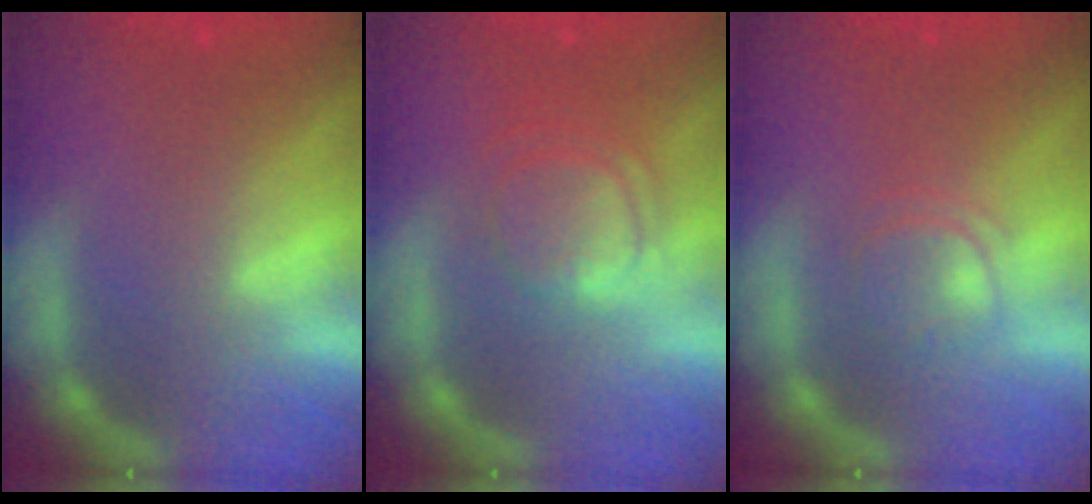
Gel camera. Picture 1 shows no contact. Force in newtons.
{"total": 5.1}
{"total": 2.4}